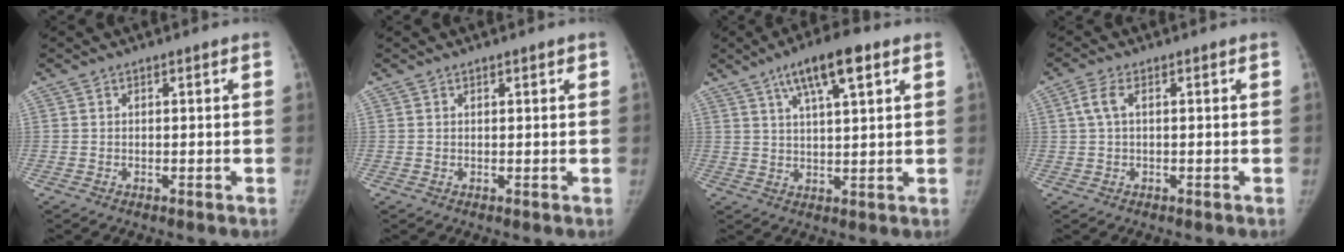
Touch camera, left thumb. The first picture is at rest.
{"total": 0.7, "force": [0.6, 0.3, 0.4], "torque": [-0.002, -0.002, 0.006]}
{"total": 9.9, "force": [5.3, 2.4, 7.9], "torque": [-0.128, -0.010, 0.089]}
{"total": 2.8, "force": [0.5, 1.2, 2.4], "torque": [-0.068, 0.011, 0.012]}